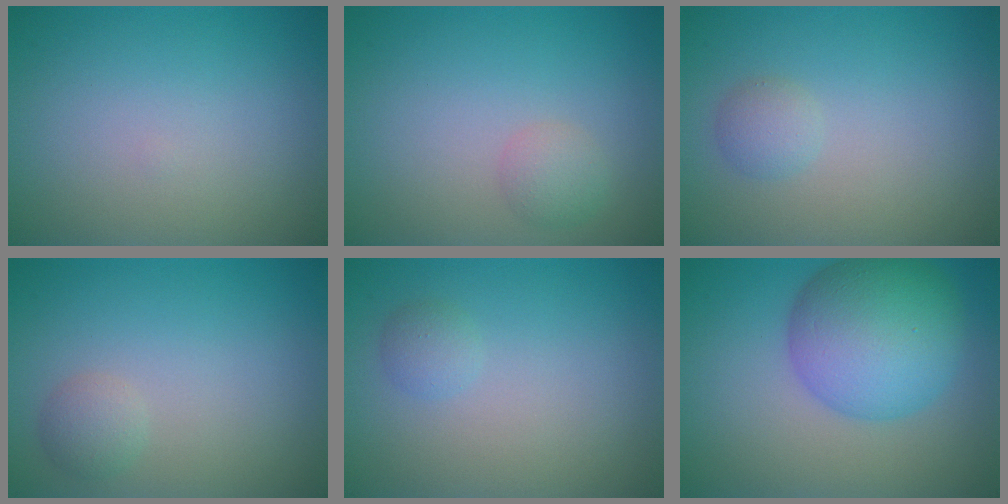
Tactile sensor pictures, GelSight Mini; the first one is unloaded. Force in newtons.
{"total": 1.5, "press": 1.5, "slide": 0.1}
{"total": 1.3, "press": 1.3, "slide": 0.2}
{"total": 1.5, "press": 1.5, "slide": 0.1}
{"total": 1.1, "press": 1.1, "slide": 0.1}
{"total": 9.0, "press": 9.0, "slide": 0.3}